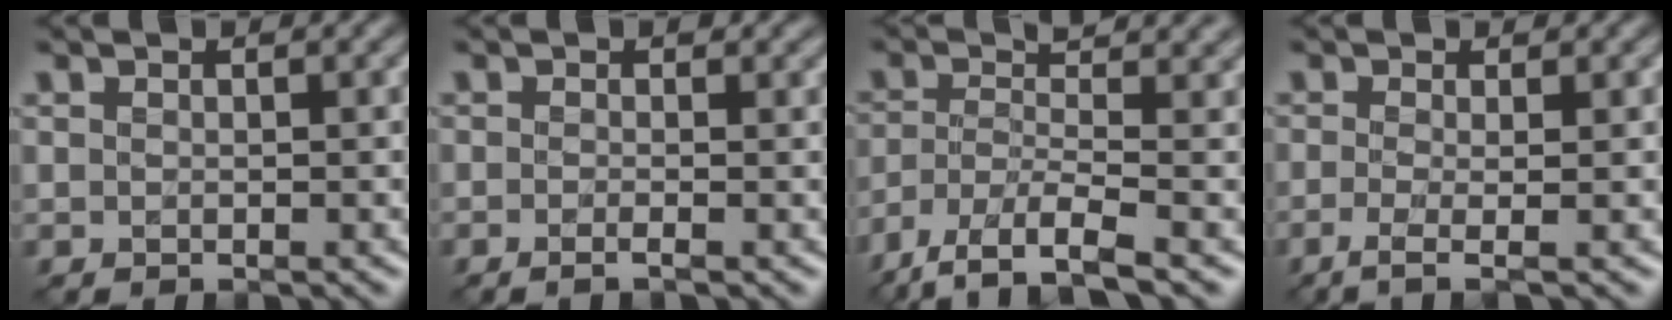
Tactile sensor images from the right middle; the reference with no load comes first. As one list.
[{"total": 1.4, "force": [-0.3, 0.5, 1.3], "torque": [-0.020, -0.005, -0.017]}, {"total": 7.0, "force": [-3.7, 2.0, 5.6], "torque": [-0.104, -0.002, -0.080]}, {"total": 2.8, "force": [-0.8, 0.9, 2.6], "torque": [-0.039, -0.010, -0.021]}]